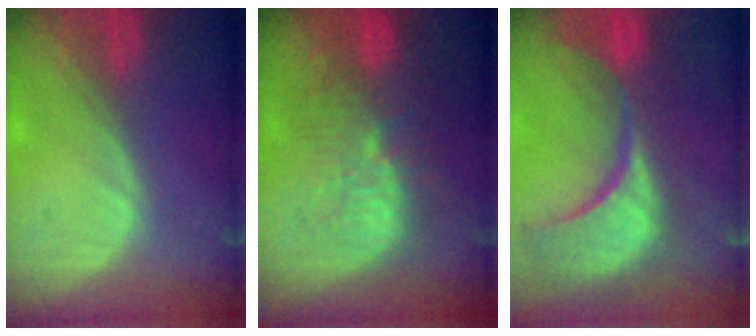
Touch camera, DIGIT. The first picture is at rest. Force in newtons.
{"total": 11.3, "press": 9.9, "slide": 5.4}
{"total": 14.9, "press": 12.0, "slide": 8.9}